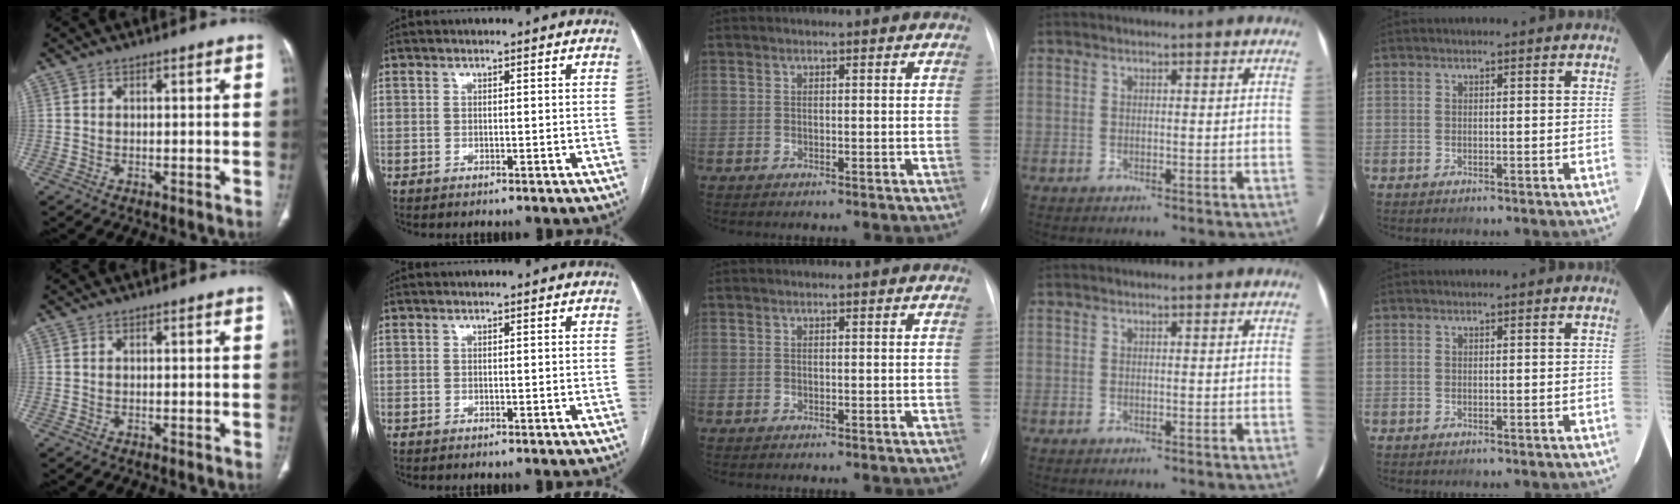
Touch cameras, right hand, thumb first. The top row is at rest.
{}